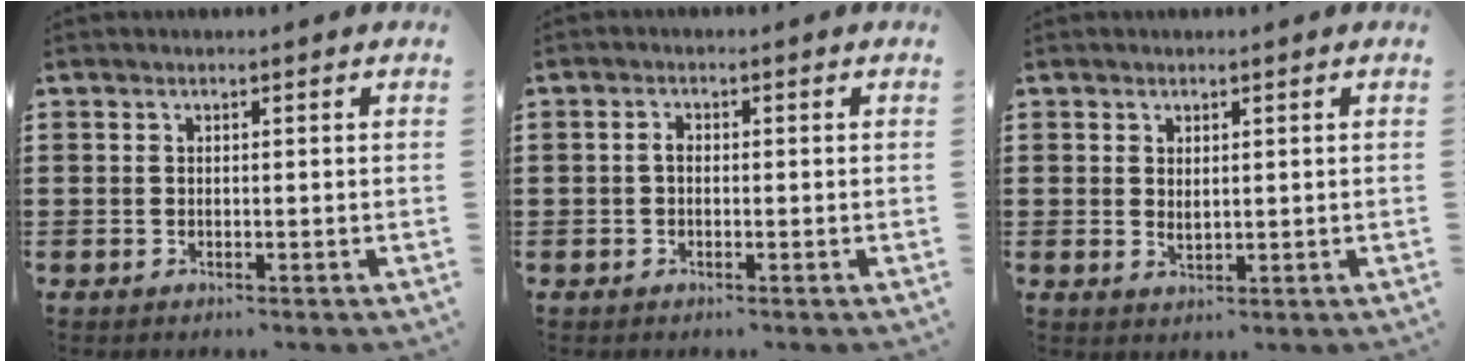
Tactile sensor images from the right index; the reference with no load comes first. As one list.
[{"total": 1.4, "force": [-0.3, 0.8, 1.1], "torque": [-0.030, -0.001, -0.008]}, {"total": 1.4, "force": [0.8, 0.7, 0.8], "torque": [-0.017, 0.005, 0.015]}]